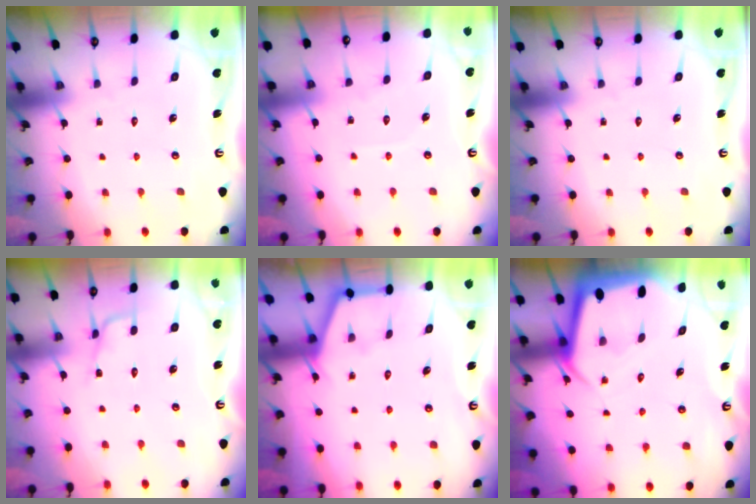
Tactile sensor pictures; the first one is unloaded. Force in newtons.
{"total": 2.3, "press": 2.3, "slide": 0.3}
{"total": 0.0}
{"total": 2.4, "press": 2.4, "slide": 0.4}
{"total": 3.5, "press": 3.5, "slide": 0.4}
{"total": 2.6, "press": 2.6, "slide": 0.1}